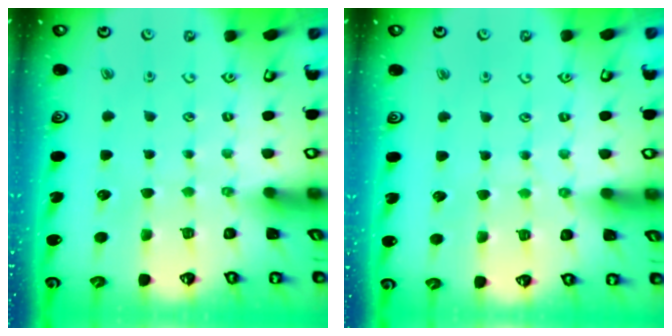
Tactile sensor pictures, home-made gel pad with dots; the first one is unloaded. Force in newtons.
{"total": 2.7, "press": 2.7, "slide": 0.5}